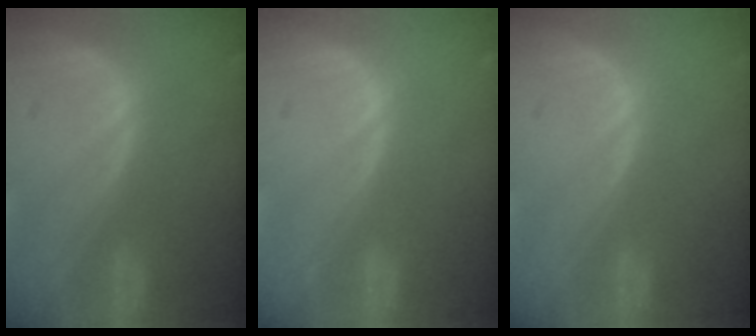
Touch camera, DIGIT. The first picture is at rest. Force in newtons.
{"total": 0.0}
{"total": 0.0}